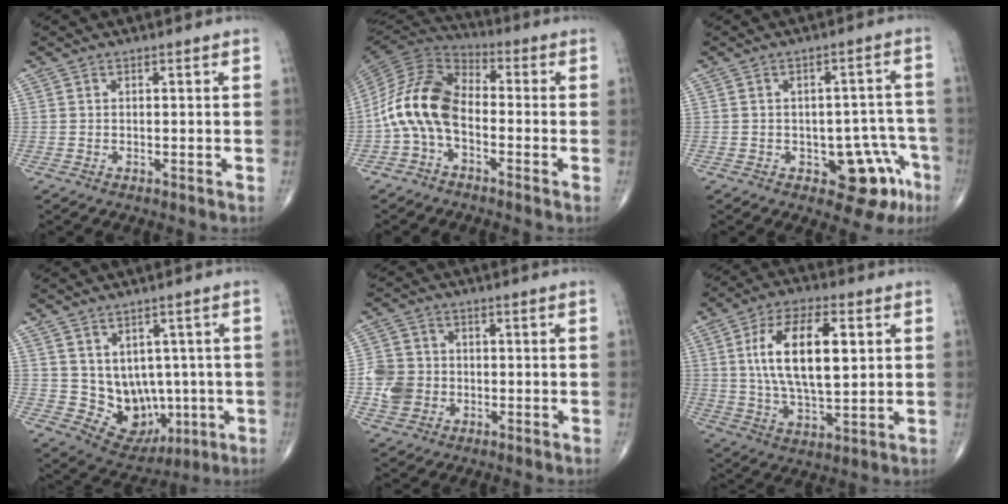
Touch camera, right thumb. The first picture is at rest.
{"total": 12.8, "force": [-2.6, 7.8, 9.8], "torque": [-0.191, 0.045, -0.065]}
{"total": 9.8, "force": [-4.5, 5.5, 6.8], "torque": [-0.039, 0.033, -0.049]}
{"total": 10.4, "force": [-0.6, 8.4, 6.1], "torque": [-0.040, 0.000, 0.018]}
{"total": 6.9, "force": [-1.3, 6.1, 2.9], "torque": [-0.039, 0.010, -0.026]}
{"total": 16.4, "force": [3.4, 7.4, 14.2], "torque": [-0.245, -0.005, 0.063]}